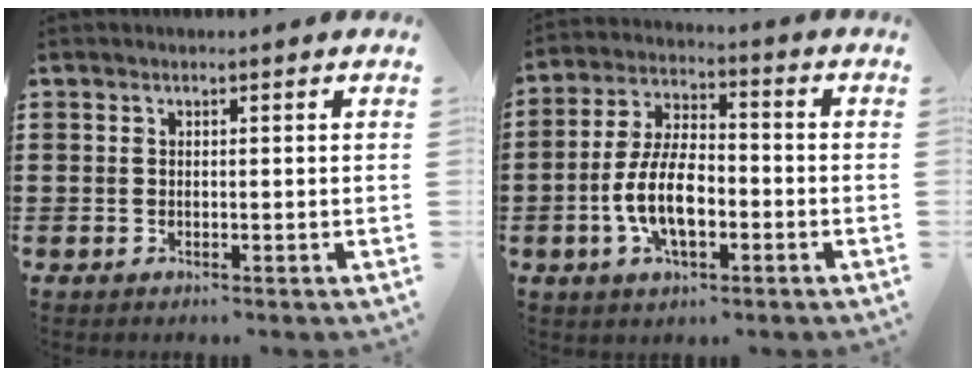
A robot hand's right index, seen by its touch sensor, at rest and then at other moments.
{"total": 9.3, "force": [-2.5, 4.2, 7.9], "torque": [-0.179, -0.001, -0.052]}